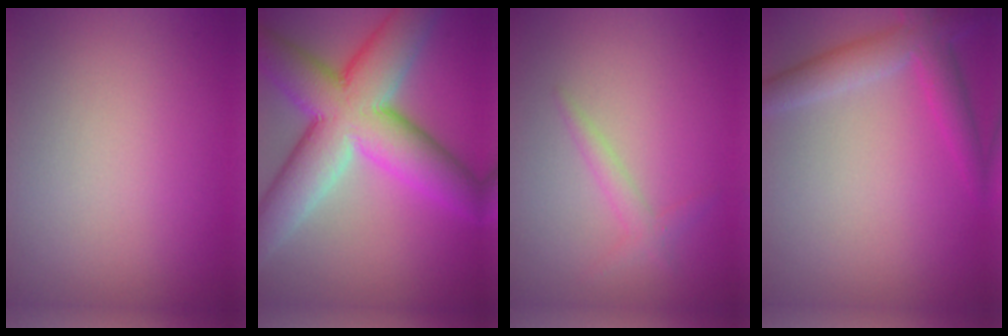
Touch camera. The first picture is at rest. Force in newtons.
{"total": 12.0, "press": 12.0, "slide": 0.7}
{"total": 1.5, "press": 1.5, "slide": 0.1}
{"total": 3.8, "press": 3.8, "slide": 0.2}